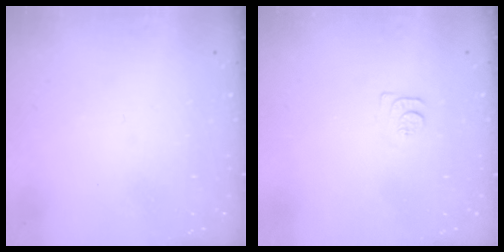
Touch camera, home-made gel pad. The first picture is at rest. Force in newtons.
{"total": 4.3, "press": 4.3, "slide": 0.7}